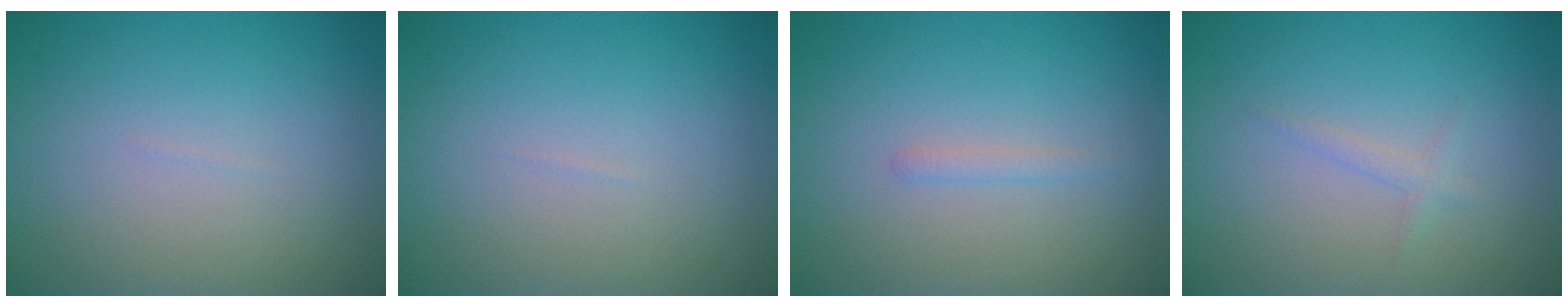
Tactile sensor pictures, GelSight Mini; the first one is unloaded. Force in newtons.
{"total": 0.0}
{"total": 0.8, "press": 0.8, "slide": 0.0}
{"total": 0.9, "press": 0.9, "slide": 0.1}